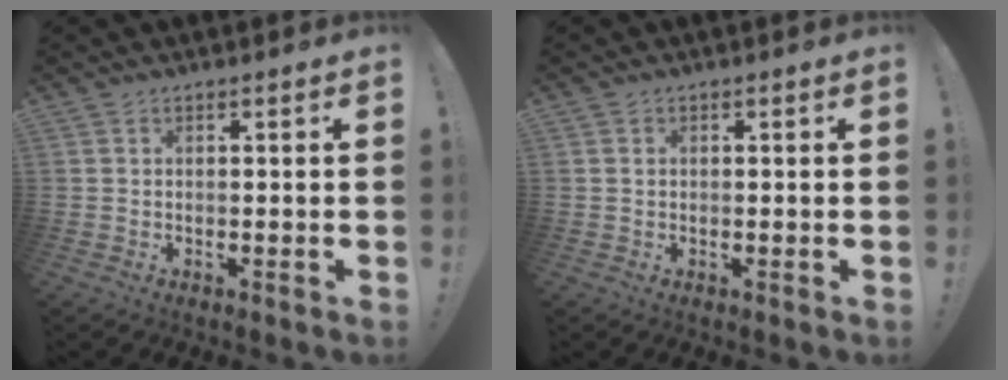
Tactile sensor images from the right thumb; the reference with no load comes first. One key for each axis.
{"total": 0.8, "fx": 0.2, "fy": 0.8, "fz": 0.0, "tx": 0.005, "ty": 0.000, "tz": 0.002}